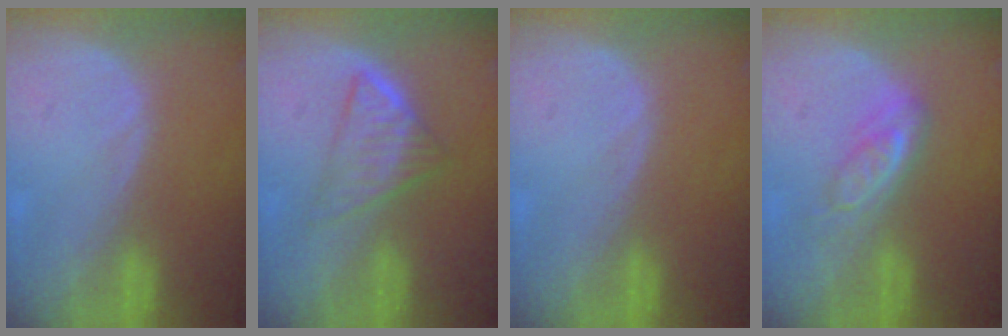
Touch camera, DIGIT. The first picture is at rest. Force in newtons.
{"total": 5.5, "press": 5.3, "slide": 1.5}
{"total": 0.0}
{"total": 4.9, "press": 4.6, "slide": 1.7}